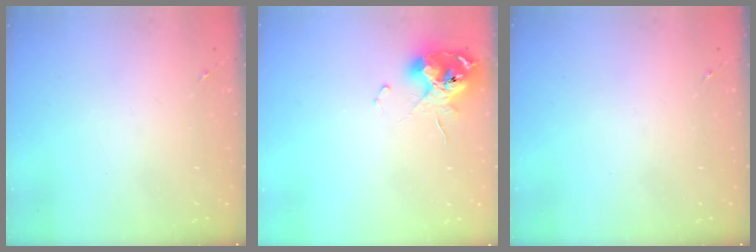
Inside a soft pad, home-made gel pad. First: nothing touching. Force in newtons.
{"total": 11.9, "press": 11.8, "slide": 1.4}
{"total": 0.0}